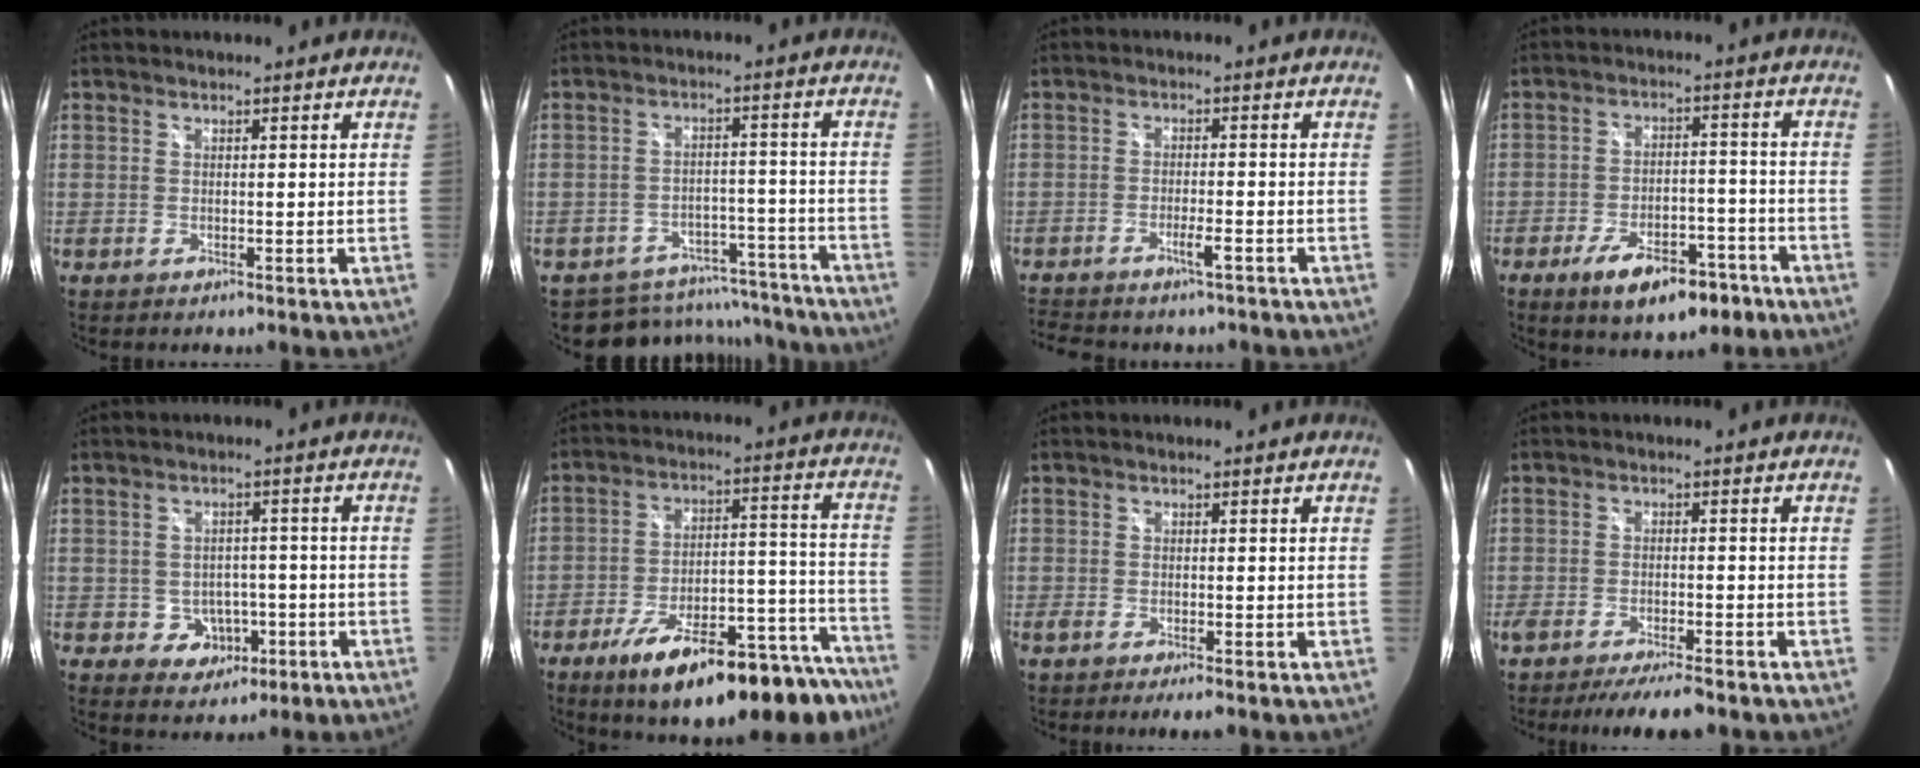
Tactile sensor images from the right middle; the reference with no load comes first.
{"total": 14.6, "force": [-12.6, 6.8, 2.7], "torque": [-0.061, 0.034, -0.150]}
{"total": 5.8, "force": [-5.0, 1.0, 2.7], "torque": [-0.066, -0.005, -0.084]}
{"total": 12.0, "force": [-7.6, 5.3, 7.7], "torque": [-0.143, 0.002, -0.107]}
{"total": 5.7, "force": [-2.0, 5.0, 1.9], "torque": [-0.043, 0.014, -0.010]}
{"total": 26.3, "force": [-20.6, 7.8, 14.4], "torque": [-0.190, 0.009, -0.280]}
{"total": 2.9, "force": [-2.2, 0.2, 2.0], "torque": [-0.039, -0.013, -0.037]}
{"total": 7.7, "force": [-6.5, 1.0, 4.0], "torque": [-0.087, -0.017, -0.104]}